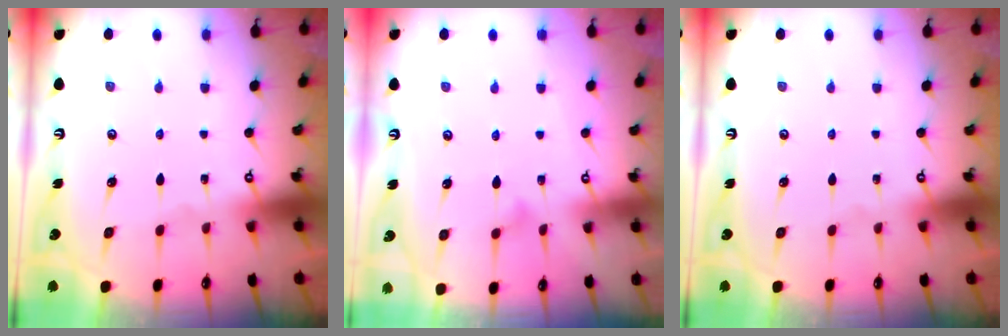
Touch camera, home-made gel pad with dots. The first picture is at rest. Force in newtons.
{"total": 5.8, "press": 5.8, "slide": 0.3}
{"total": 0.0}